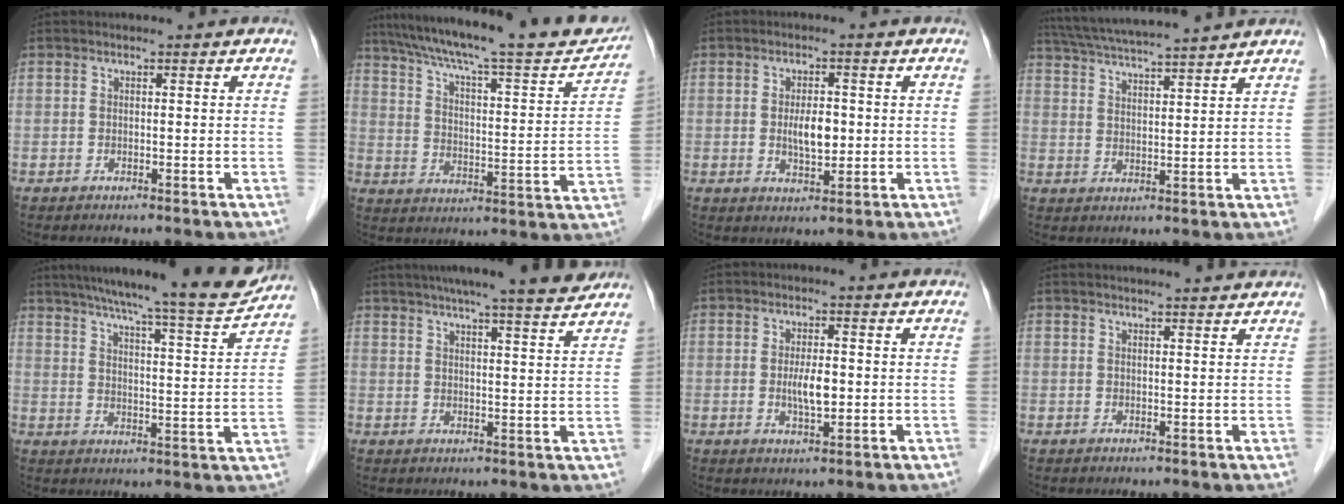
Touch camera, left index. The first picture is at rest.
{"total": 25.5, "force": [22.1, 3.0, 12.4], "torque": [-0.199, -0.011, 0.302]}
{"total": 3.8, "force": [0.0, 1.5, 3.4], "torque": [-0.063, -0.002, 0.003]}
{"total": 13.5, "force": [12.1, -0.6, 5.9], "torque": [-0.113, 0.028, 0.186]}
{"total": 17.6, "force": [15.9, 0.0, 7.5], "torque": [-0.115, -0.025, 0.216]}
{"total": 14.8, "force": [13.0, 0.1, 7.0], "torque": [-0.114, 0.011, 0.170]}
{"total": 3.8, "force": [-0.3, 1.1, 3.7], "torque": [-0.072, -0.003, -0.003]}
{"total": 7.4, "force": [7.1, 0.4, 2.0], "torque": [-0.023, 0.023, 0.073]}